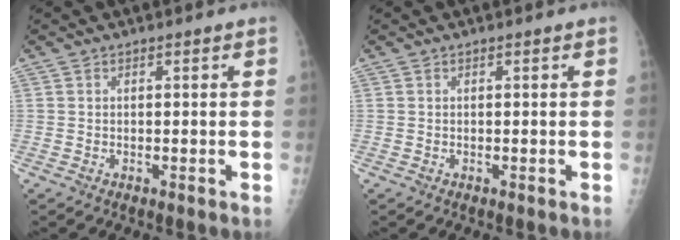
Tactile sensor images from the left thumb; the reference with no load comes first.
{"total": 0.0}